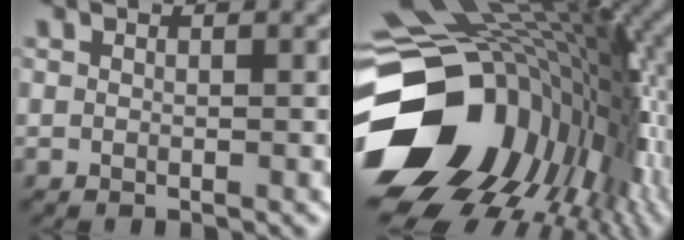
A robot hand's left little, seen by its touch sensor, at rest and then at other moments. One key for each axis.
{"total": 18.6, "fx": -3.4, "fy": 13.9, "fz": 11.9, "tx": -0.240, "ty": -0.037, "tz": -0.026}